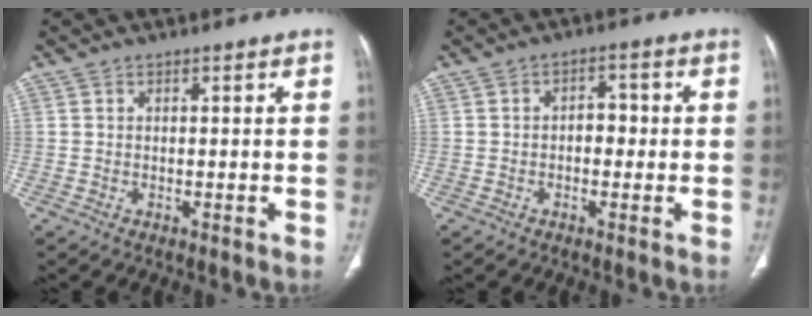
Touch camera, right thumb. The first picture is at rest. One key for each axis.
{"total": 3.5, "fx": -0.3, "fy": 2.4, "fz": 2.6, "tx": -0.018, "ty": 0.013, "tz": -0.010}